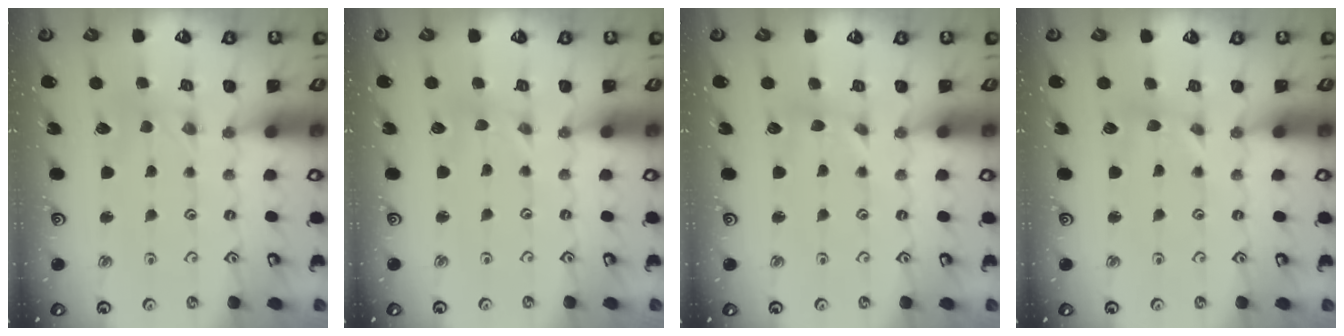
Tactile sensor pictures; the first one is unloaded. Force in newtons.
{"total": 0.0}
{"total": 2.9, "press": 2.8, "slide": 0.4}
{"total": 2.9, "press": 2.8, "slide": 0.4}